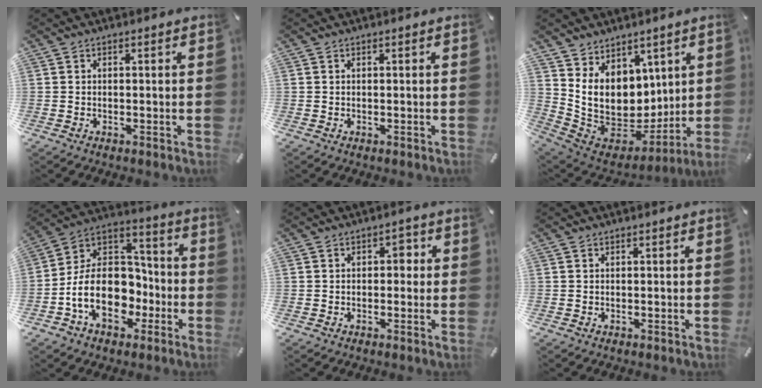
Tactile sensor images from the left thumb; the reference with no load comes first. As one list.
[{"total": 0.0}, {"total": 12.5, "force": [4.8, 10.4, 5.0], "torque": [-0.110, -0.053, 0.103]}, {"total": 17.9, "force": [-4.9, 13.6, 10.5], "torque": [-0.208, 0.007, -0.081]}, {"total": 2.6, "force": [0.1, 1.8, 1.8], "torque": [-0.015, 0.001, -0.008]}, {"total": 0.0}]